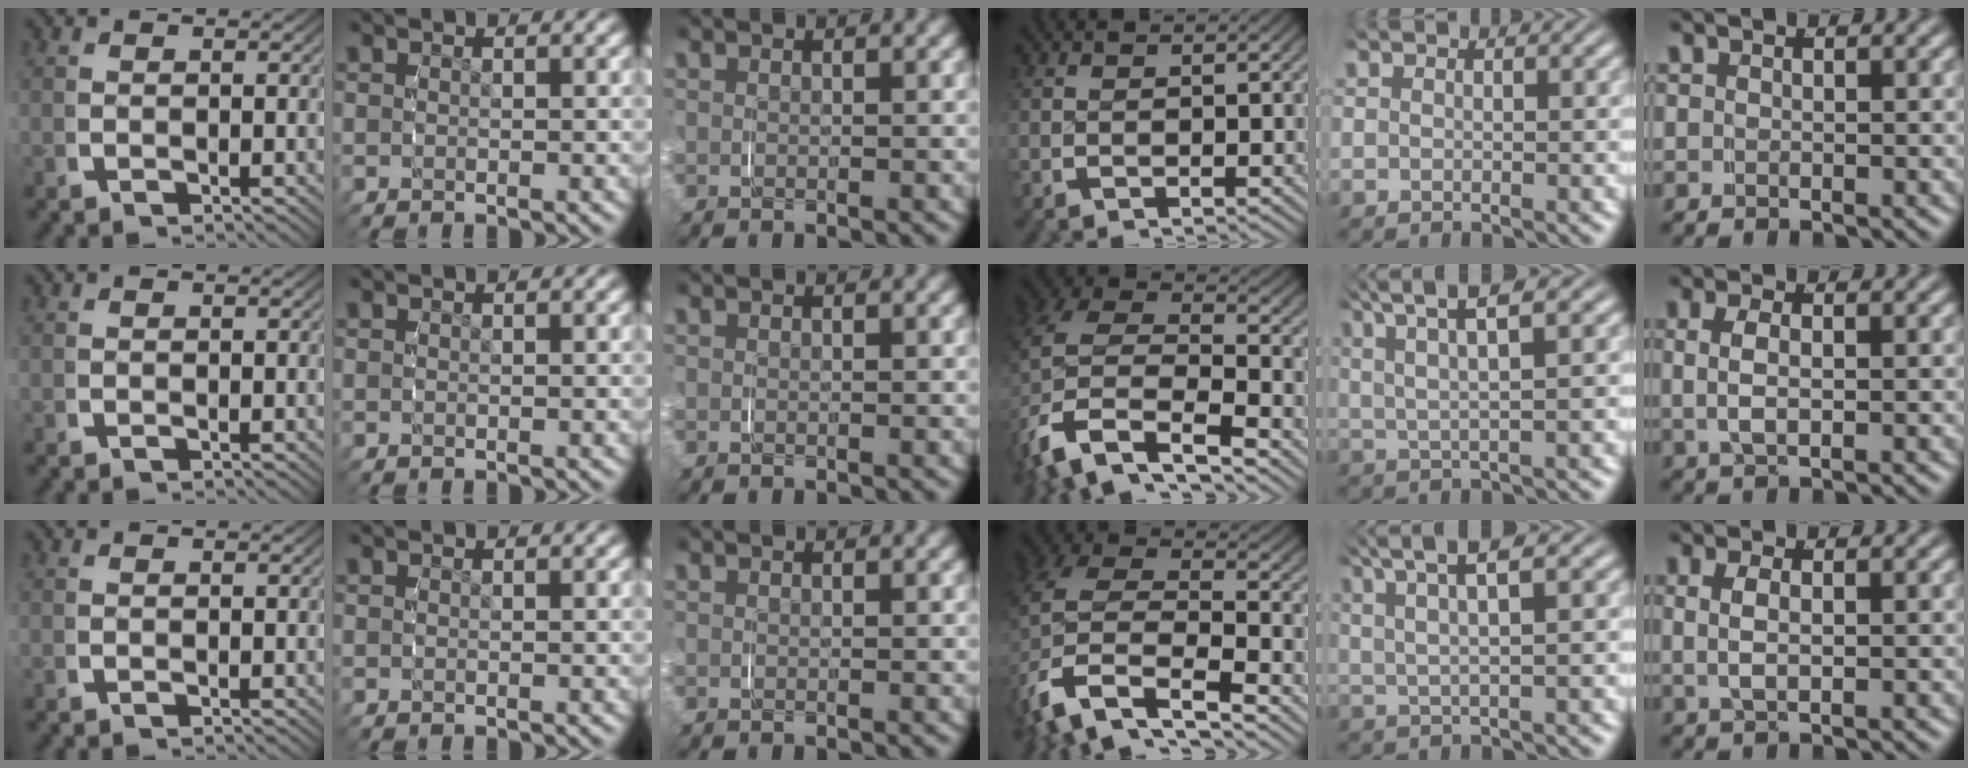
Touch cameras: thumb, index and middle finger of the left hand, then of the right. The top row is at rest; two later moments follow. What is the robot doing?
{"motion": "grasp_and_lifting", "object": "shirt"}